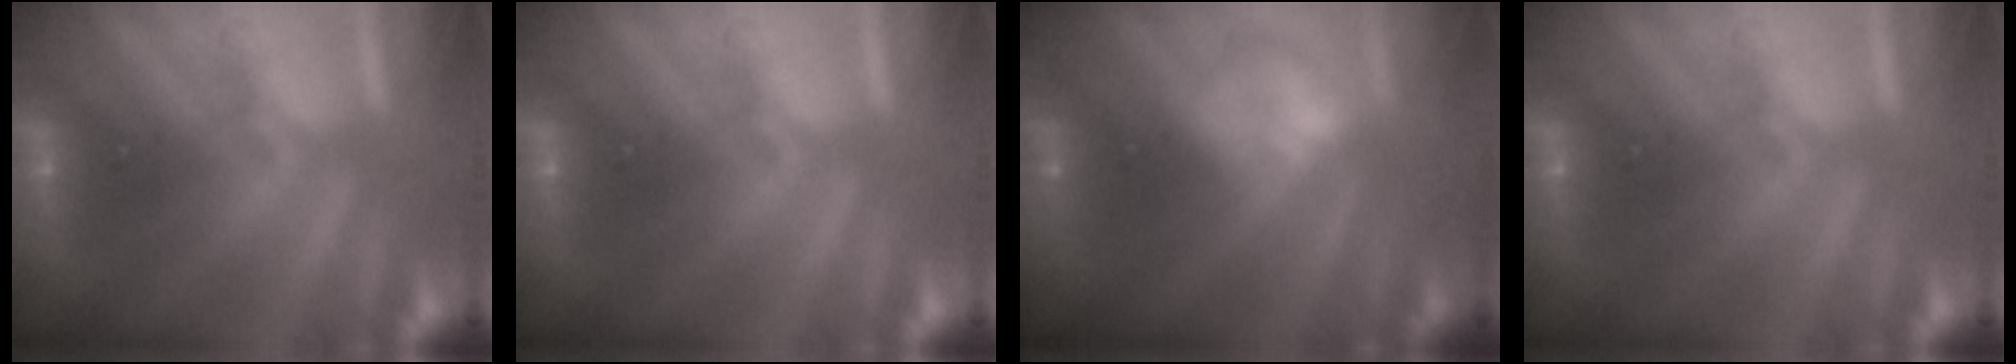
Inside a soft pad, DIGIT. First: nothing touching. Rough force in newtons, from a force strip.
{"total": 0.0}
{"total": 2.3}
{"total": 0.0}